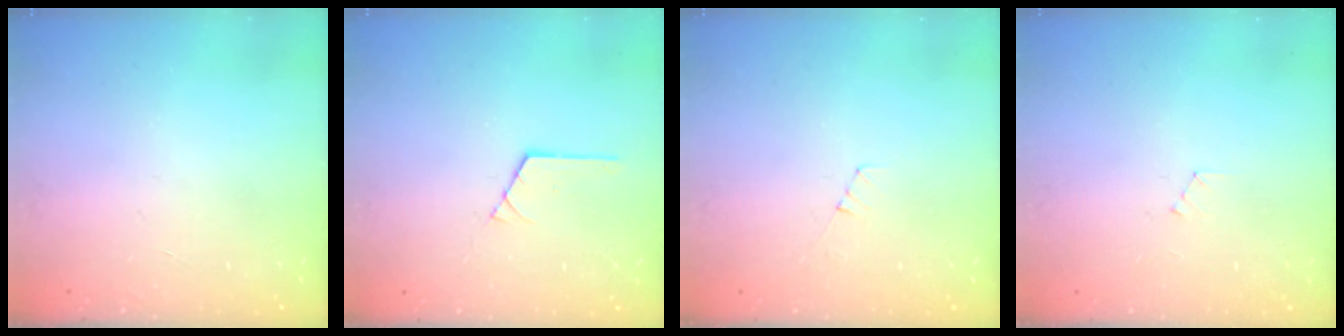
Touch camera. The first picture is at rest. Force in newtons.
{"total": 1.3, "press": 1.3, "slide": 0.1}
{"total": 3.5, "press": 3.4, "slide": 0.5}
{"total": 4.2, "press": 4.2, "slide": 0.6}